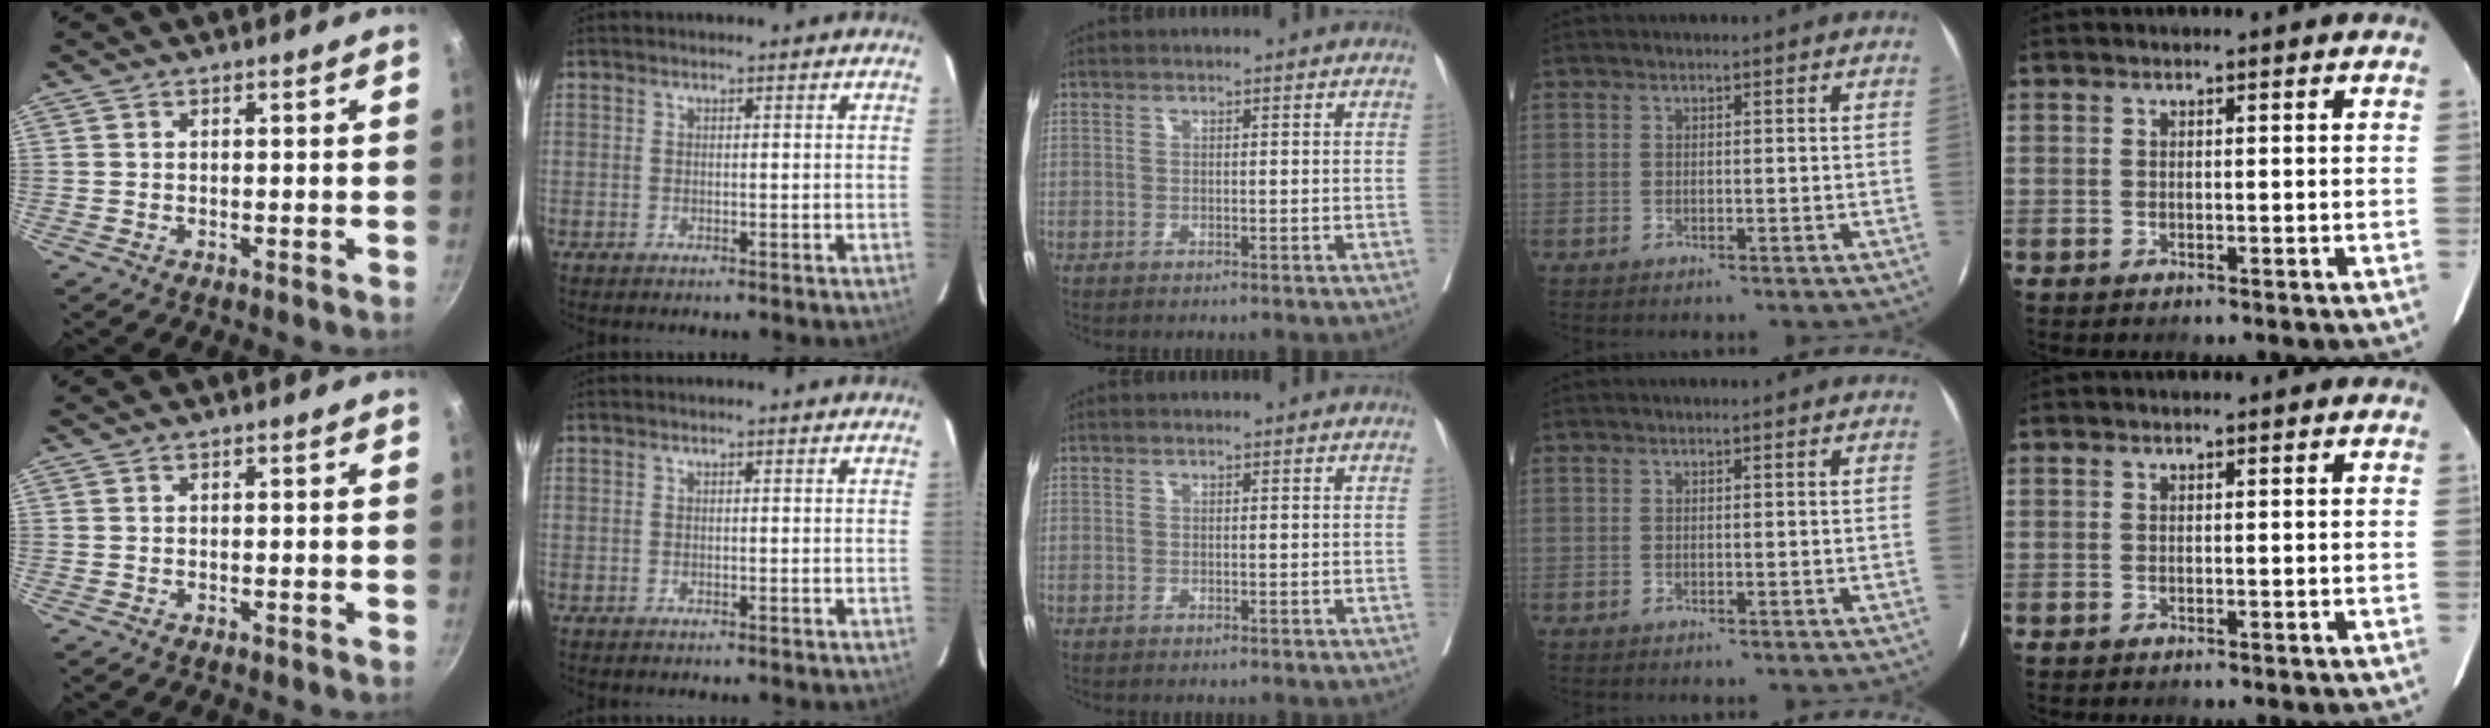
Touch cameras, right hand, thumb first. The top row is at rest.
{}